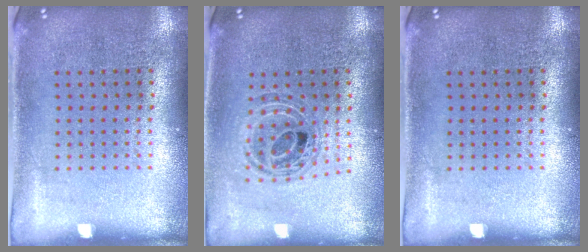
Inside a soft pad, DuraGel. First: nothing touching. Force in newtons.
{"total": 0.8, "press": 0.8, "slide": 0.2}
{"total": 0.0}